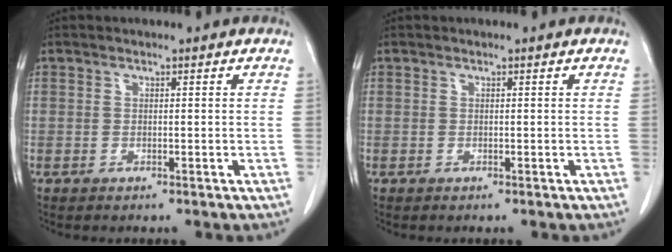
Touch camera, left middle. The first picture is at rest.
{"total": 0.0}